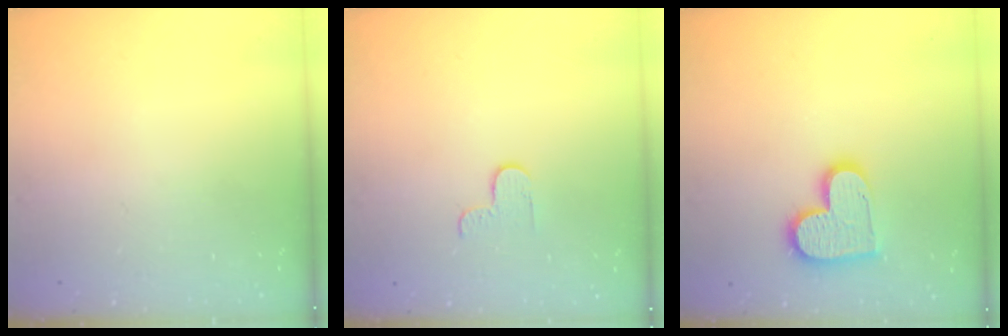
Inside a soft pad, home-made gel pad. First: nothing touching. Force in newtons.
{"total": 2.7, "press": 2.6, "slide": 0.4}
{"total": 13.8, "press": 13.7, "slide": 1.1}